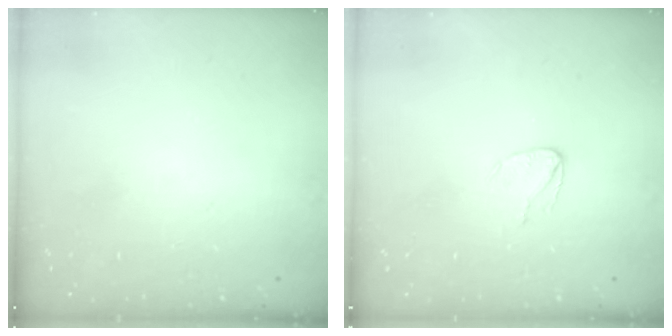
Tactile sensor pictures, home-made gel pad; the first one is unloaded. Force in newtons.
{"total": 4.5, "press": 4.5, "slide": 0.4}